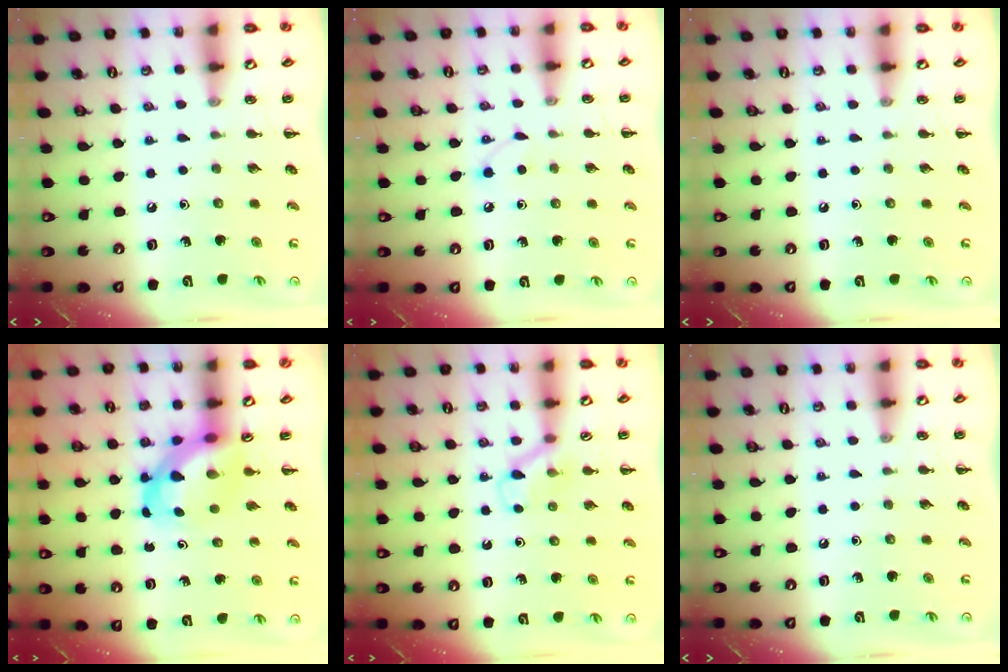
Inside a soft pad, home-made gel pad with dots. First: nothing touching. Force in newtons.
{"total": 2.7, "press": 2.5, "slide": 0.9}
{"total": 0.0}
{"total": 4.6, "press": 4.4, "slide": 1.3}
{"total": 3.8, "press": 3.6, "slide": 1.4}
{"total": 0.0}